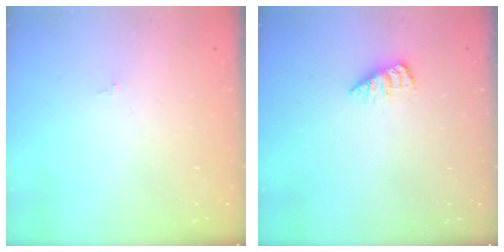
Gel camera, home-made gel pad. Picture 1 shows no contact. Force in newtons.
{"total": 1.9, "press": 1.9, "slide": 0.3}